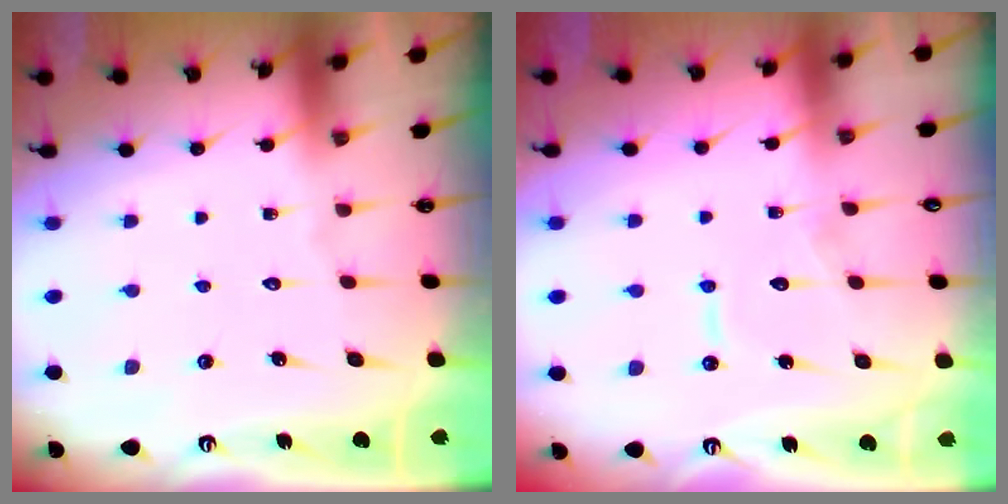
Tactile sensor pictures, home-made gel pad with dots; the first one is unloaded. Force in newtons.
{"total": 6.8, "press": 6.7, "slide": 0.5}